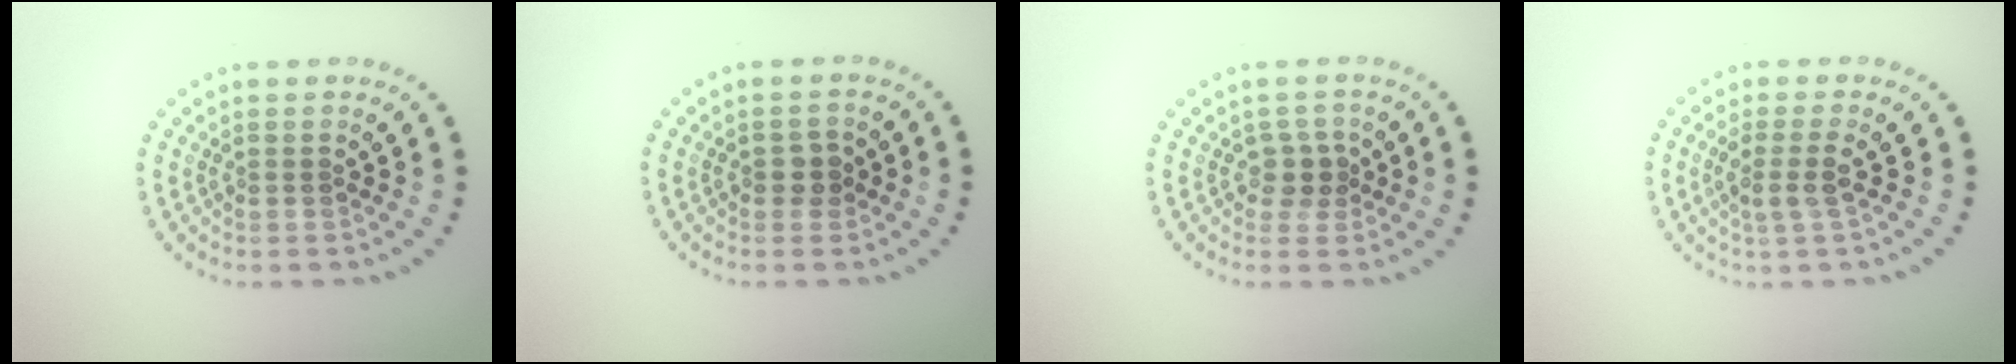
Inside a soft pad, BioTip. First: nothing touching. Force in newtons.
{"total": 1.3, "press": 1.3, "slide": 0.3}
{"total": 1.9, "press": 1.5, "slide": 1.1}
{"total": 2.0, "press": 1.7, "slide": 1.0}